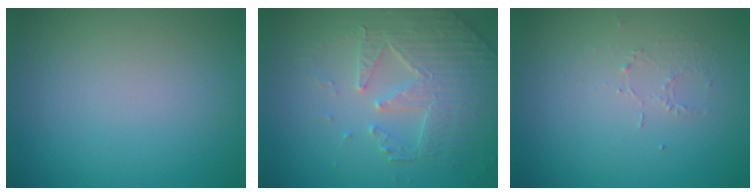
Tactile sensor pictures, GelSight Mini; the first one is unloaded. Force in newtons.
{"total": 4.4, "press": 4.2, "slide": 1.3}
{"total": 1.0, "press": 0.5, "slide": 0.9}